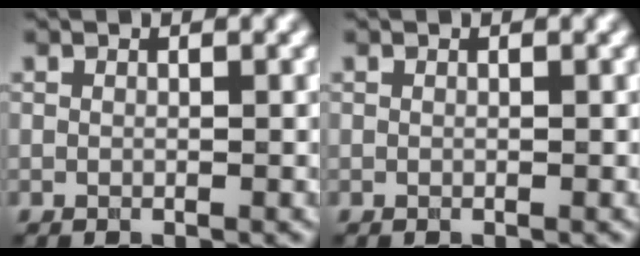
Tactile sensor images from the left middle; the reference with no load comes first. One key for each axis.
{"total": 0.0}